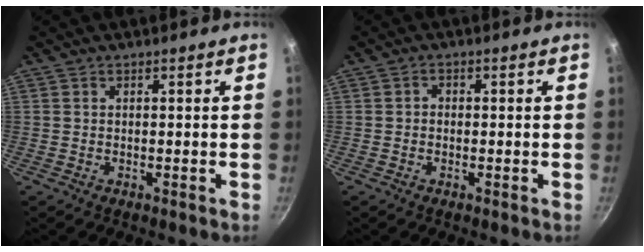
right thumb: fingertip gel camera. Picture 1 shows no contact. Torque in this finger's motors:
{"motor_torque": [0.02, -0.27, 0.28, -0.43, 0.03]}